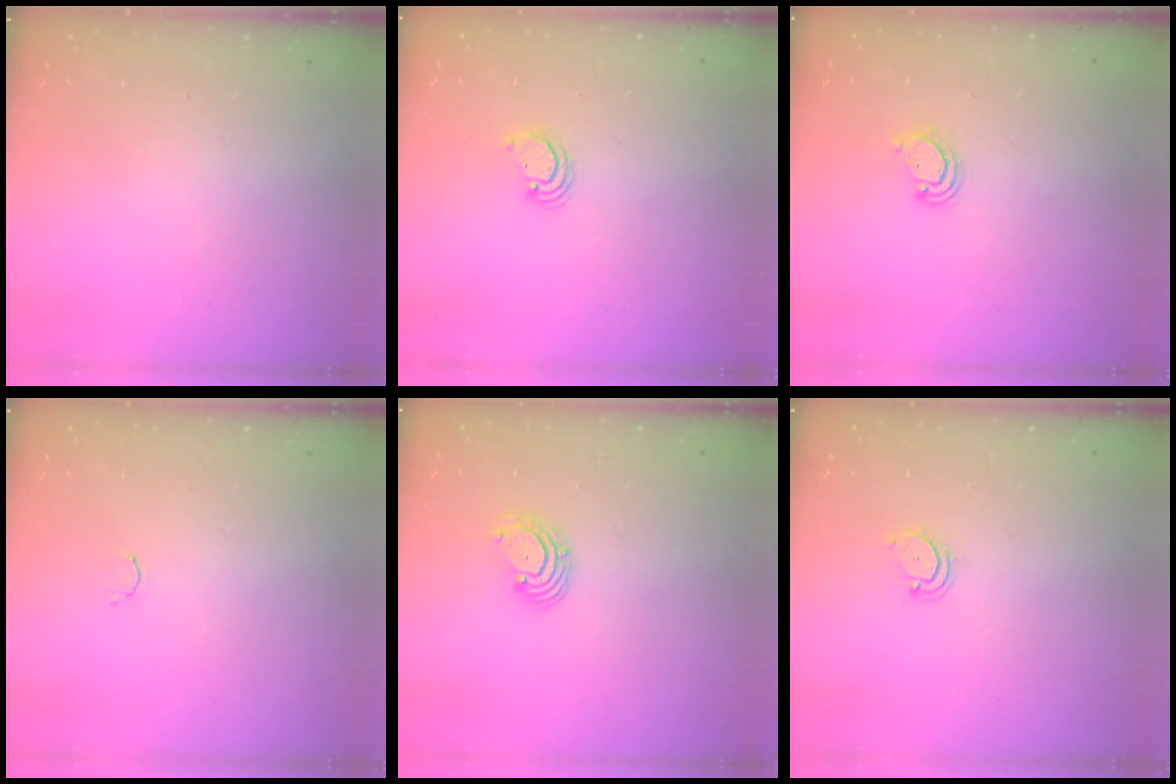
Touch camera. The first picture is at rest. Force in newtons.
{"total": 2.7, "press": 2.7, "slide": 0.2}
{"total": 2.3, "press": 2.3, "slide": 0.3}
{"total": 1.8, "press": 1.7, "slide": 0.4}
{"total": 2.9, "press": 2.9, "slide": 0.3}
{"total": 3.2, "press": 3.2, "slide": 0.3}